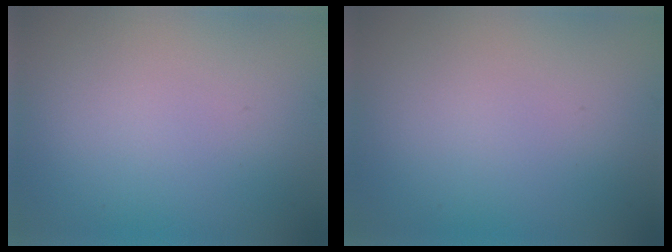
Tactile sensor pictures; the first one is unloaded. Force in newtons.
{"total": 0.0}